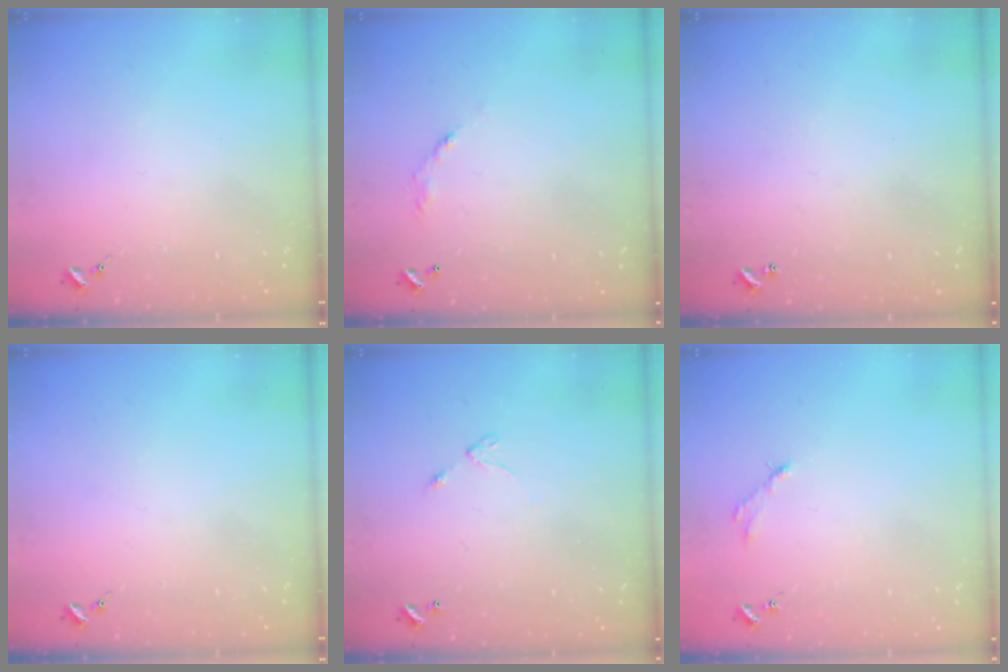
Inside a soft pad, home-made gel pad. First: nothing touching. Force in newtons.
{"total": 5.7, "press": 5.7, "slide": 0.4}
{"total": 1.0, "press": 1.0, "slide": 0.2}
{"total": 0.0}
{"total": 4.2, "press": 4.2, "slide": 0.4}
{"total": 2.8, "press": 2.8, "slide": 0.4}